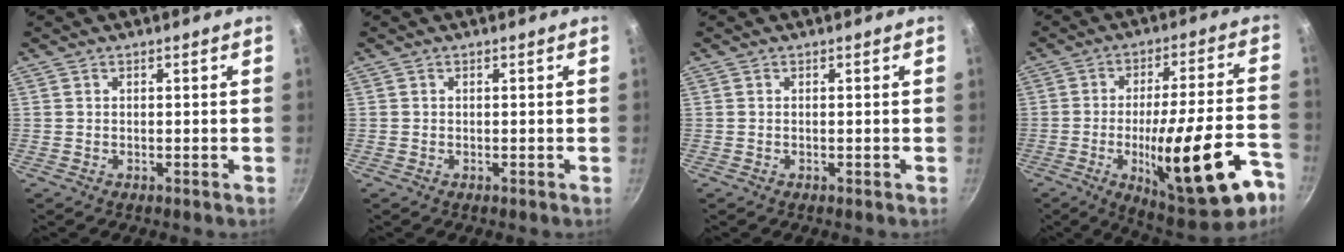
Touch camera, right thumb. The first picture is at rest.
{"total": 0.0}
{"total": 0.0}
{"total": 23.8, "force": [-9.6, 6.9, 20.6], "torque": [-0.272, 0.037, -0.129]}